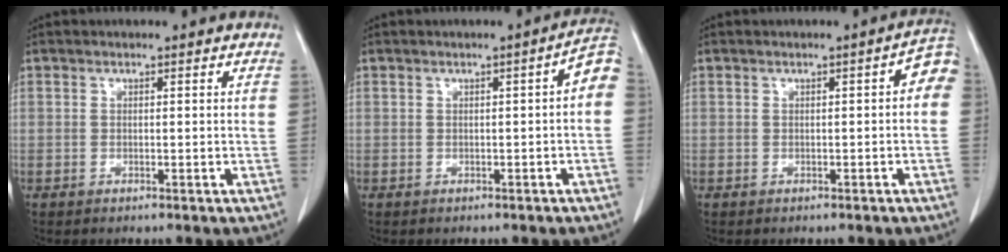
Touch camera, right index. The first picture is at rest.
{"total": 3.5, "force": [-0.2, 0.7, 3.4], "torque": [-0.038, 0.012, -0.007]}
{"total": 3.0, "force": [0.0, 1.1, 2.8], "torque": [-0.026, 0.014, -0.005]}